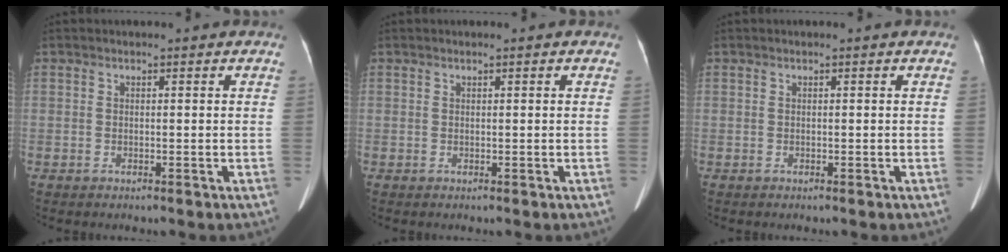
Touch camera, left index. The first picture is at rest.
{"total": 0.0}
{"total": 0.0}